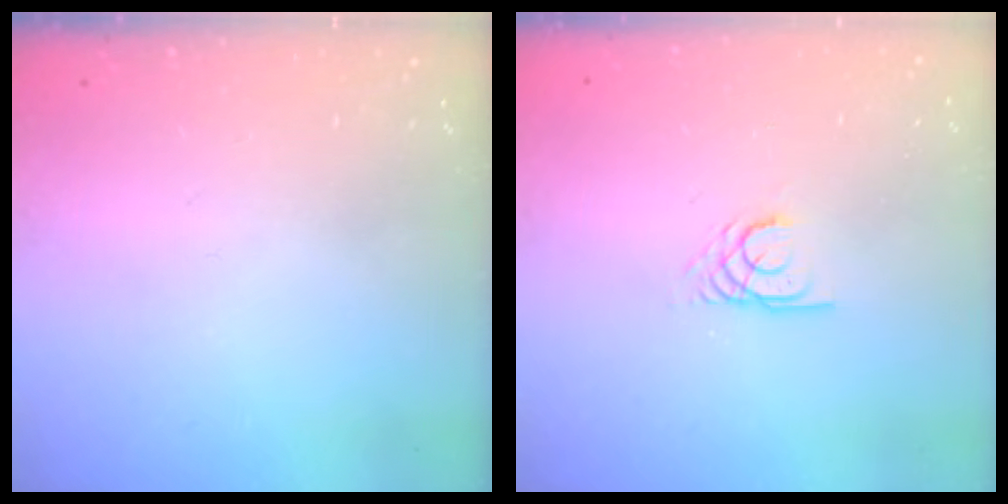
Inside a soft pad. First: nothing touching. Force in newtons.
{"total": 2.7, "press": 2.7, "slide": 0.1}